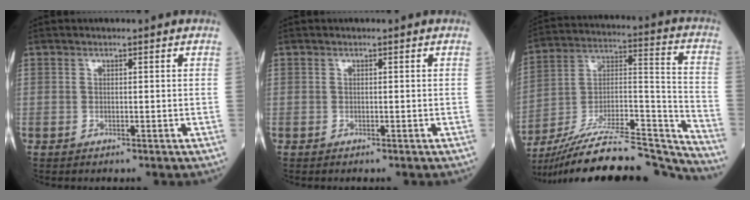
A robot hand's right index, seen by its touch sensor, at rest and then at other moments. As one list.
[{"total": 0.0}, {"total": 26.5, "force": [-24.3, 2.4, 10.3], "torque": [-0.142, 0.015, -0.384]}]